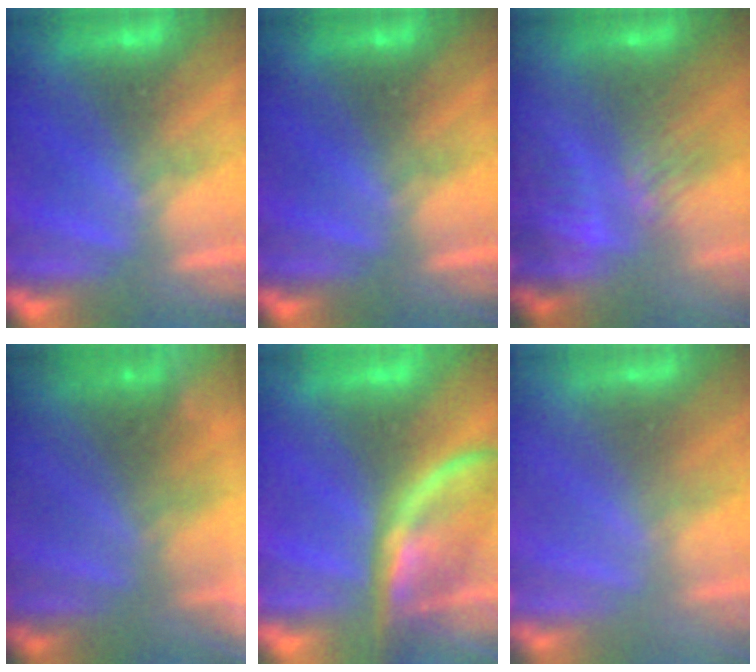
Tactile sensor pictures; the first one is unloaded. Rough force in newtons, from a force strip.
{"total": 0.0}
{"total": 7.8}
{"total": 8.1}
{"total": 2.3}
{"total": 3.4}